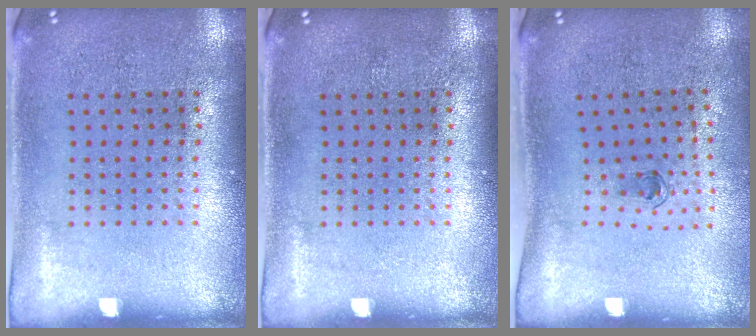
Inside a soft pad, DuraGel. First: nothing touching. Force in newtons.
{"total": 0.0}
{"total": 0.6, "press": 0.3, "slide": 0.6}